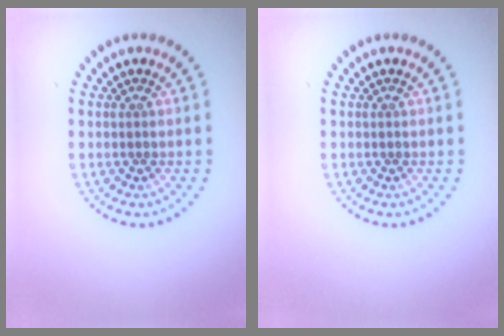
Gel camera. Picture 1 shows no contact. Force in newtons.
{"total": 0.0}